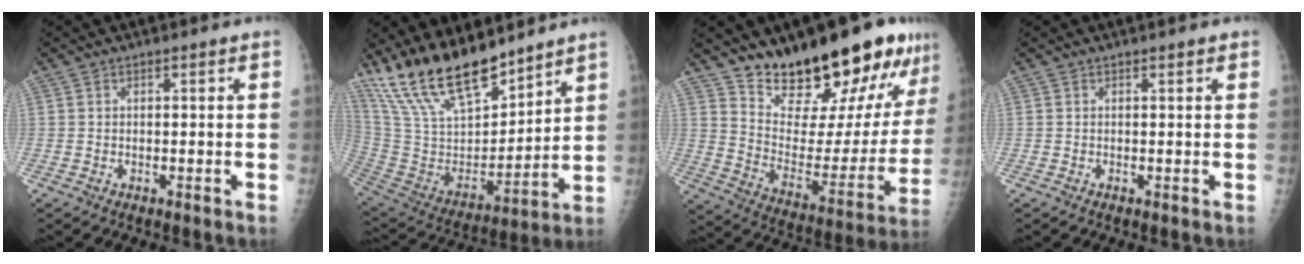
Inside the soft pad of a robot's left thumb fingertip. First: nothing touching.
{"total": 20.9, "force": [16.9, 7.1, 10.1], "torque": [-0.149, -0.084, 0.323]}
{"total": 24.1, "force": [18.1, 8.1, 13.6], "torque": [-0.168, -0.108, 0.280]}
{"total": 0.7, "force": [0.6, 0.1, 0.4], "torque": [-0.006, 0.000, 0.007]}